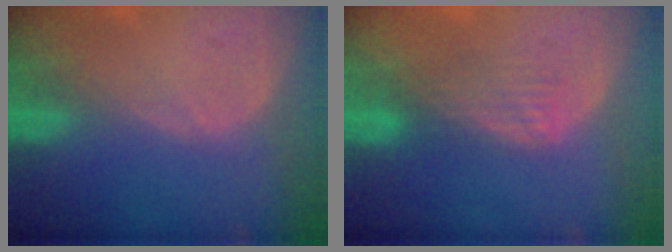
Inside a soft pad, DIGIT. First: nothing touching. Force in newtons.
{"total": 4.2, "press": 3.4, "slide": 2.5}